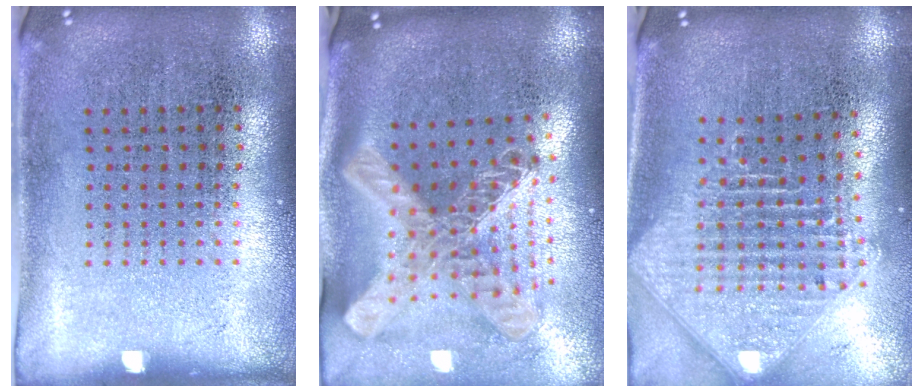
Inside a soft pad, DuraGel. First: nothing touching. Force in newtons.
{"total": 2.9, "press": 2.1, "slide": 2.0}
{"total": 2.5, "press": 1.8, "slide": 1.7}